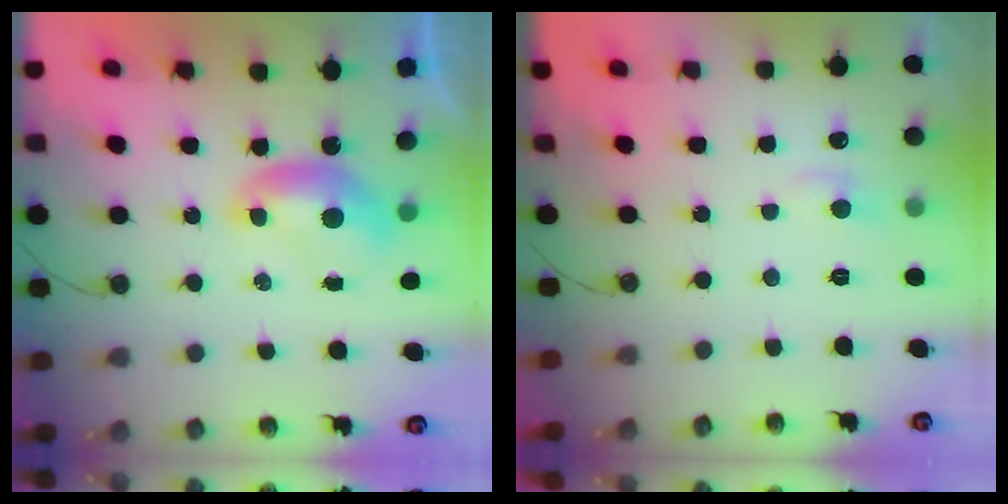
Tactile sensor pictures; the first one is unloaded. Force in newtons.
{"total": 1.2, "press": 0.8, "slide": 0.8}